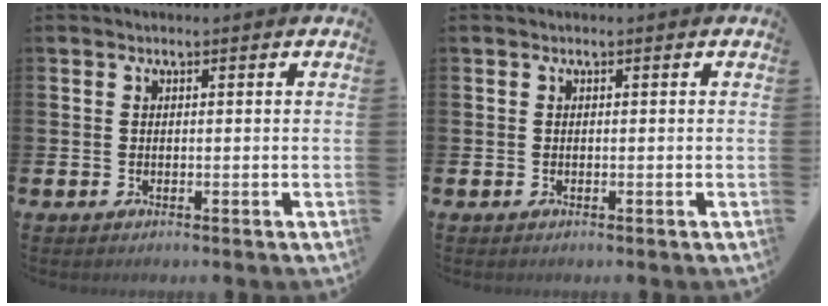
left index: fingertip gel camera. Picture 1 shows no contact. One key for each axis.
{"total": 0.0}